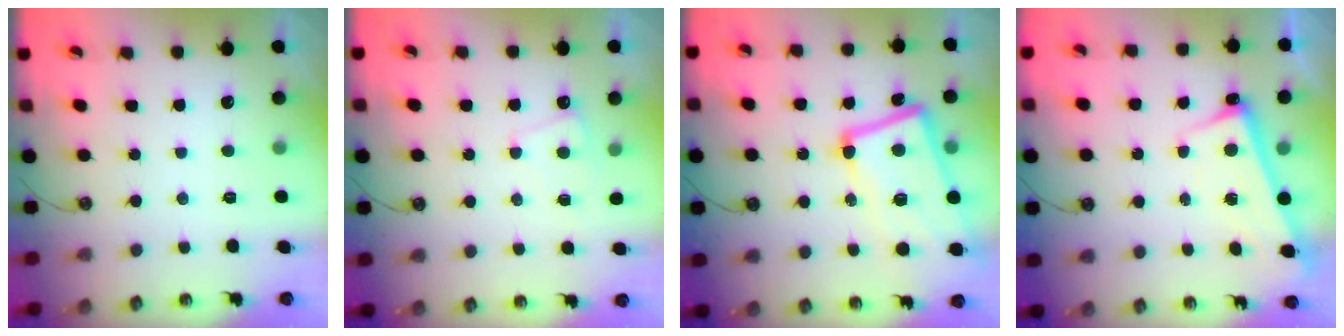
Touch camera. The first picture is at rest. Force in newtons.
{"total": 1.6, "press": 1.5, "slide": 0.4}
{"total": 11.9, "press": 11.7, "slide": 2.4}
{"total": 2.8, "press": 2.7, "slide": 0.5}